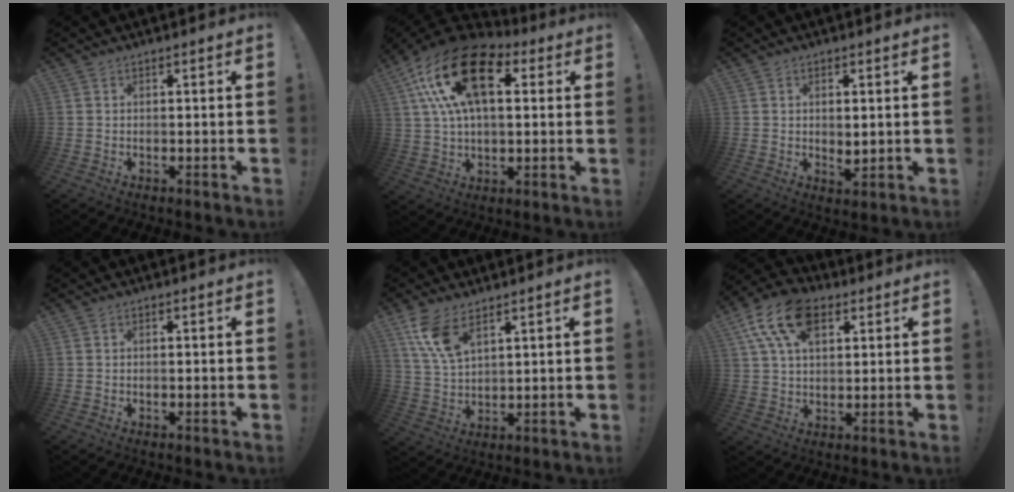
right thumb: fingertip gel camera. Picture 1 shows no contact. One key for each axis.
{"total": 24.6, "fx": 8.2, "fy": 12.9, "fz": 19.3, "tx": -0.349, "ty": -0.021, "tz": 0.143}
{"total": 3.0, "fx": 0.7, "fy": 1.5, "fz": 2.5, "tx": -0.034, "ty": -0.004, "tz": 0.014}
{"total": 0.0}
{"total": 9.6, "fx": 6.0, "fy": 4.2, "fz": 6.2, "tx": -0.130, "ty": -0.026, "tz": 0.111}
{"total": 15.9, "fx": 7.0, "fy": 9.7, "fz": 10.4, "tx": -0.189, "ty": -0.019, "tz": 0.128}